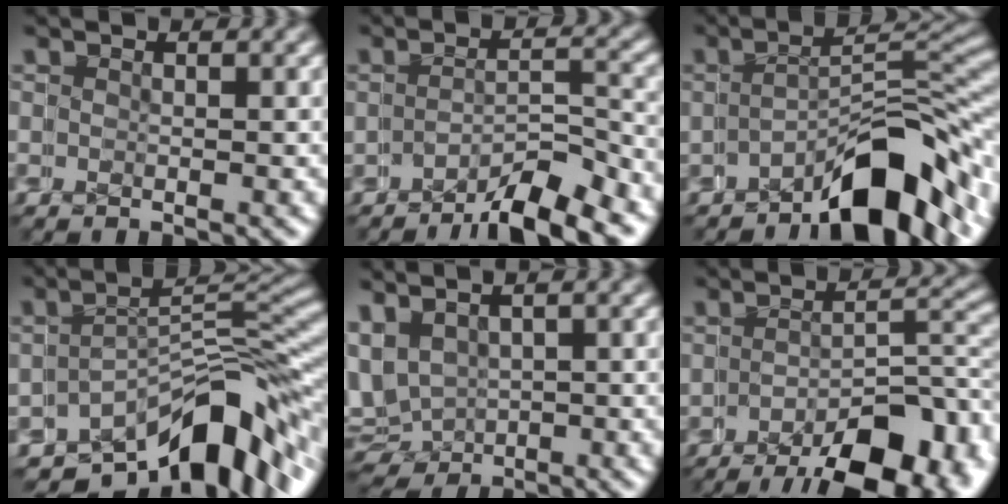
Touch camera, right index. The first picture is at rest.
{"total": 5.2, "force": [-4.9, 0.4, 1.8], "torque": [0.010, 0.013, -0.081]}
{"total": 7.0, "force": [-5.4, 1.4, 4.3], "torque": [-0.041, 0.007, -0.080]}
{"total": 8.0, "force": [-5.1, 2.6, 5.6], "torque": [-0.054, 0.017, -0.081]}
{"total": 5.6, "force": [1.5, 5.0, 2.2], "torque": [-0.067, -0.026, 0.043]}
{"total": 9.0, "force": [-6.4, 2.9, 5.7], "torque": [-0.038, 0.000, -0.092]}